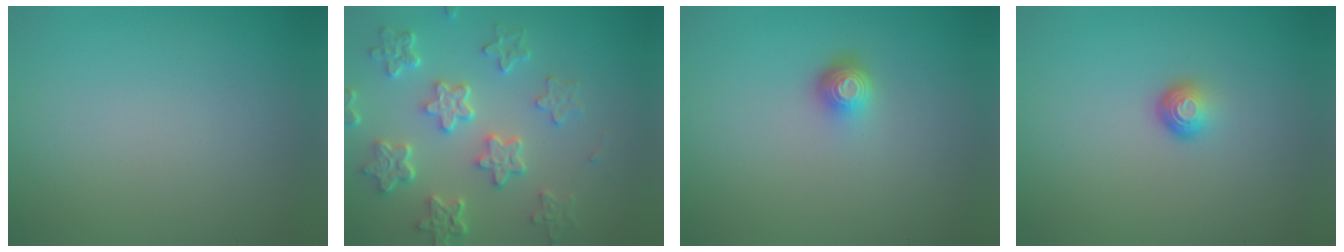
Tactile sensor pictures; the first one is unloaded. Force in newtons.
{"total": 6.1, "press": 4.7, "slide": 3.9}
{"total": 1.7, "press": 1.3, "slide": 1.2}
{"total": 1.5, "press": 1.0, "slide": 1.1}